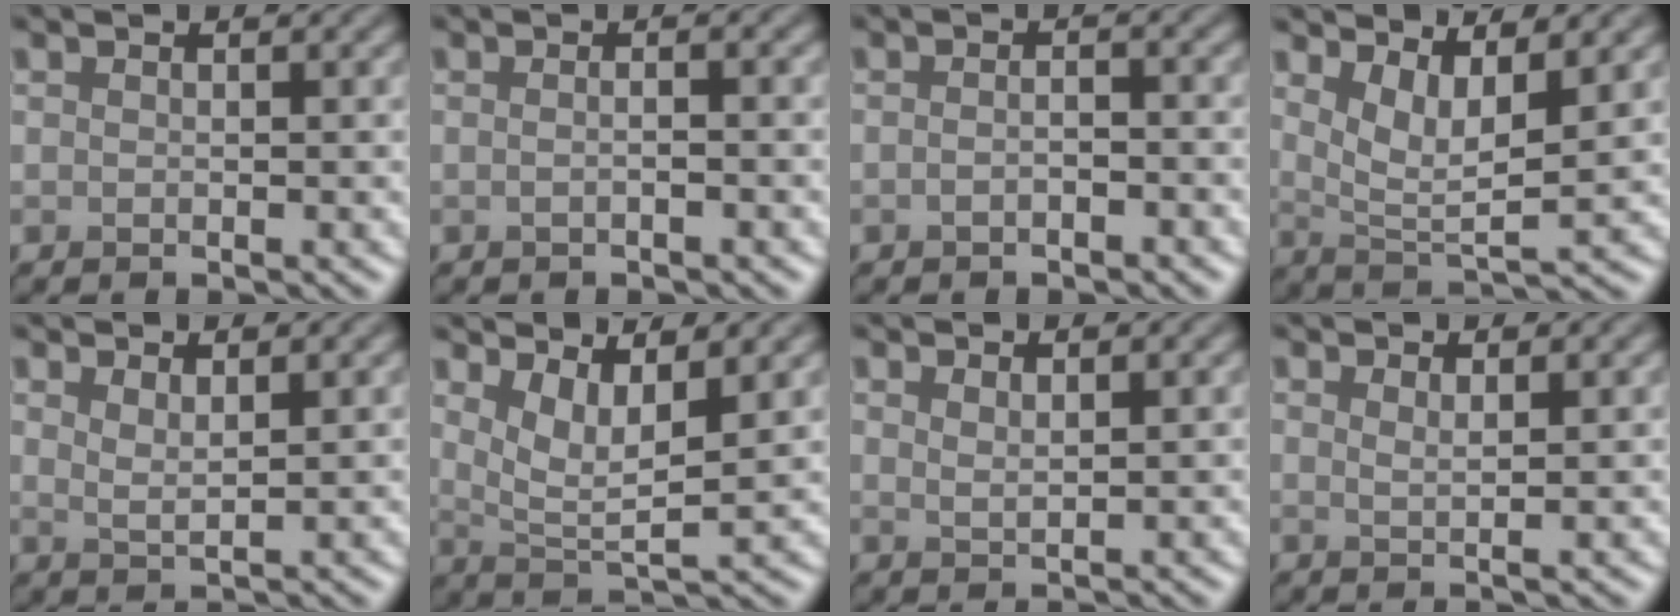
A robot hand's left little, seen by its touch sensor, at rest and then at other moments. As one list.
[{"total": 2.3, "force": [0.3, 1.1, 2.0], "torque": [-0.007, -0.004, -0.016]}, {"total": 1.4, "force": [-0.7, 0.4, 1.1], "torque": [-0.022, 0.001, -0.016]}, {"total": 4.6, "force": [2.5, 1.3, 3.6], "torque": [-0.071, -0.011, 0.050]}, {"total": 2.0, "force": [1.5, 0.5, 1.2], "torque": [-0.021, -0.003, 0.027]}, {"total": 4.5, "force": [2.5, 1.2, 3.5], "torque": [-0.070, -0.011, 0.050]}, {"total": 1.3, "force": [1.0, 0.3, 0.6], "torque": [-0.013, -0.001, 0.019]}, {"total": 1.6, "force": [1.1, 0.4, 1.1], "torque": [-0.012, 0.000, 0.014]}]